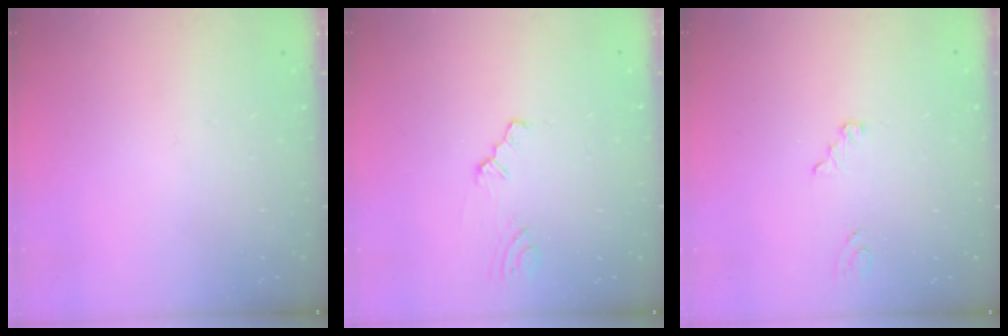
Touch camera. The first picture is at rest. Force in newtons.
{"total": 1.0, "press": 1.0, "slide": 0.2}
{"total": 2.1, "press": 2.0, "slide": 0.2}